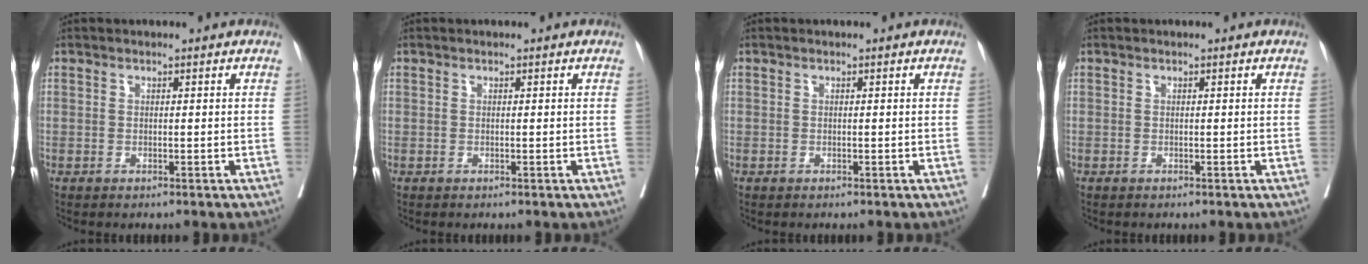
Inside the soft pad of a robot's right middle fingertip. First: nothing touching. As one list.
[{"total": 0.0}, {"total": 0.0}, {"total": 0.0}]